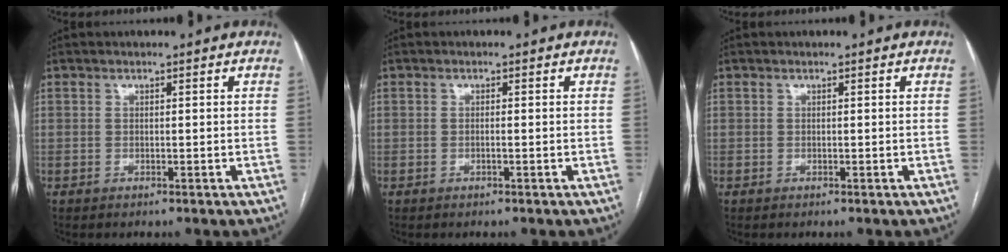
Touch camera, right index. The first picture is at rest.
{"total": 0.7, "force": [-0.2, 0.0, 0.7], "torque": [-0.015, 0.000, -0.002]}
{"total": 0.0}